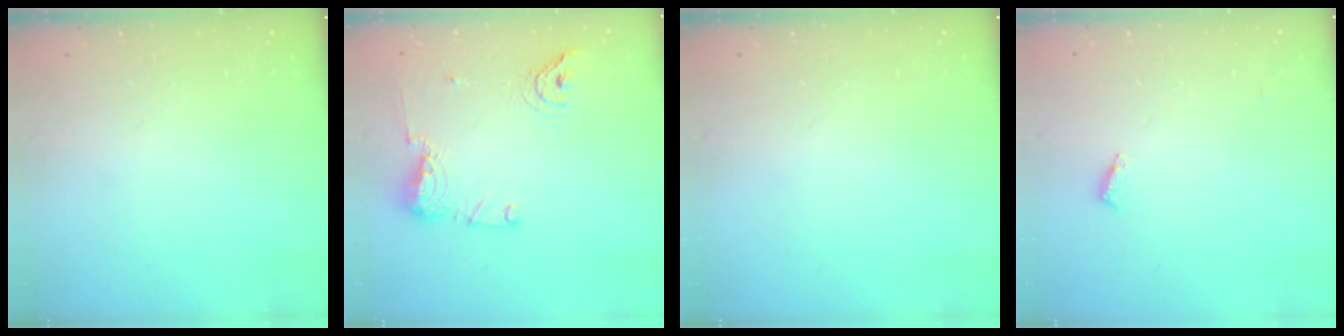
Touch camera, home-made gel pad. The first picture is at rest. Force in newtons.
{"total": 11.6, "press": 11.5, "slide": 1.6}
{"total": 0.0}
{"total": 4.4, "press": 4.1, "slide": 1.4}